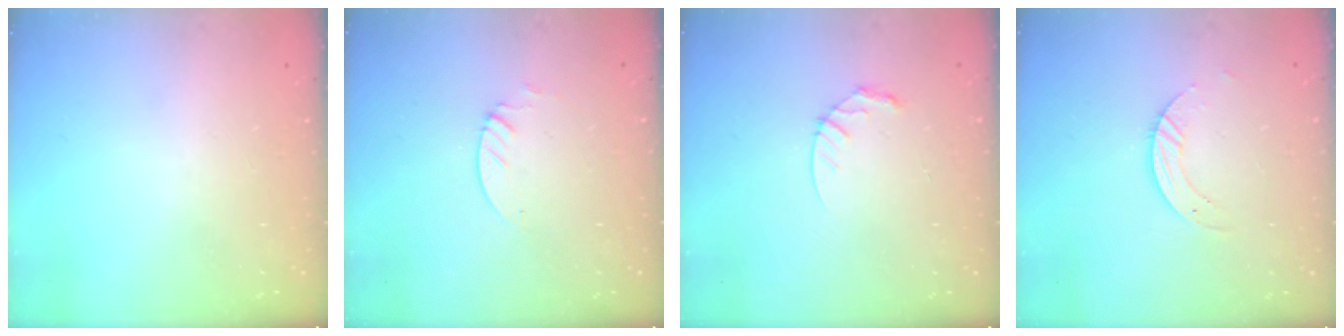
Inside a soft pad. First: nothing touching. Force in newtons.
{"total": 1.3, "press": 1.3, "slide": 0.1}
{"total": 4.7, "press": 4.7, "slide": 0.4}
{"total": 3.8, "press": 3.8, "slide": 0.2}